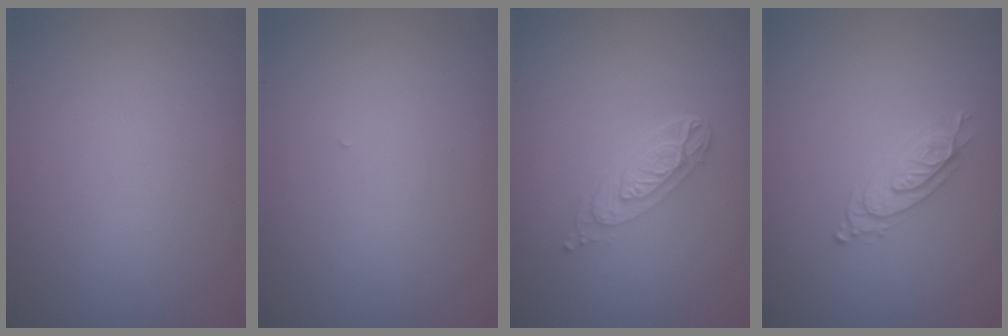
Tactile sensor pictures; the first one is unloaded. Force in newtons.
{"total": 0.0}
{"total": 3.6, "press": 2.8, "slide": 2.3}
{"total": 2.3, "press": 2.0, "slide": 1.1}